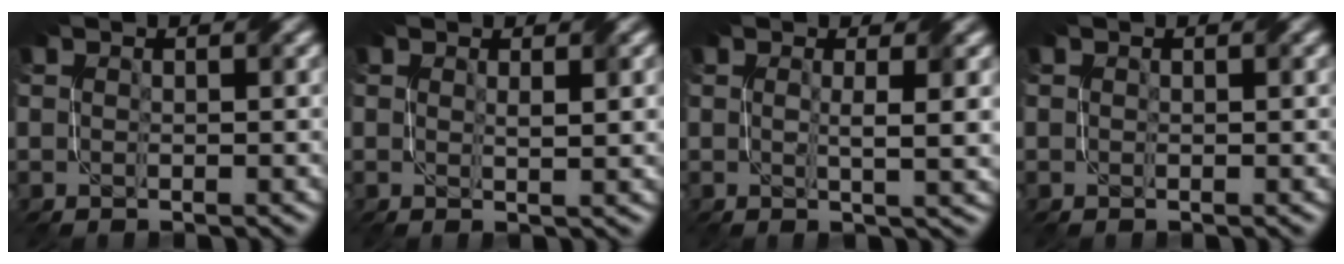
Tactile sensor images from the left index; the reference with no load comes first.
{"total": 1.7, "force": [0.6, 0.2, 1.5], "torque": [-0.020, 0.000, 0.008]}
{"total": 3.0, "force": [0.6, 0.5, 2.9], "torque": [-0.042, -0.003, 0.008]}
{"total": 0.0}